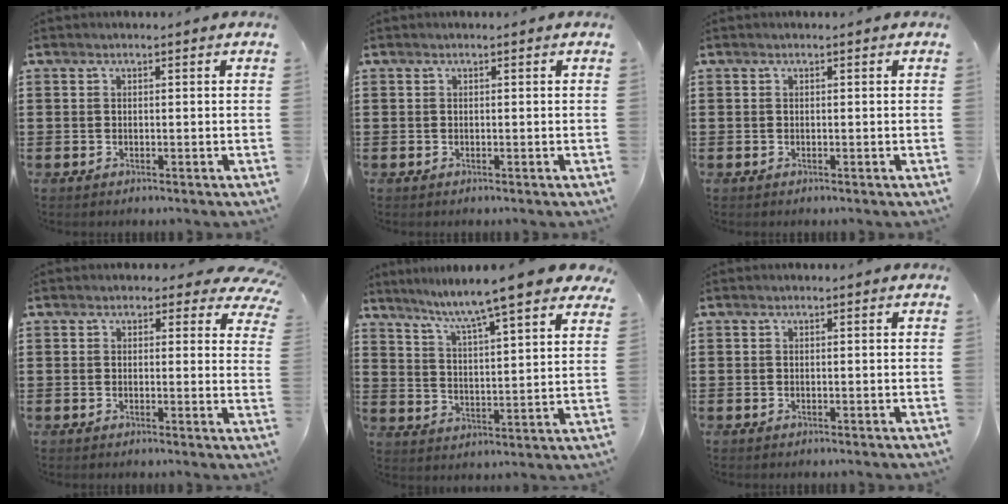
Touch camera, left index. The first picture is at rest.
{"total": 0.0}
{"total": 0.0}
{"total": 2.6, "force": [1.9, 1.2, 1.3], "torque": [-0.017, -0.004, 0.029]}
{"total": 7.0, "force": [6.1, -0.9, 3.3], "torque": [-0.091, -0.043, 0.095]}
{"total": 0.0}